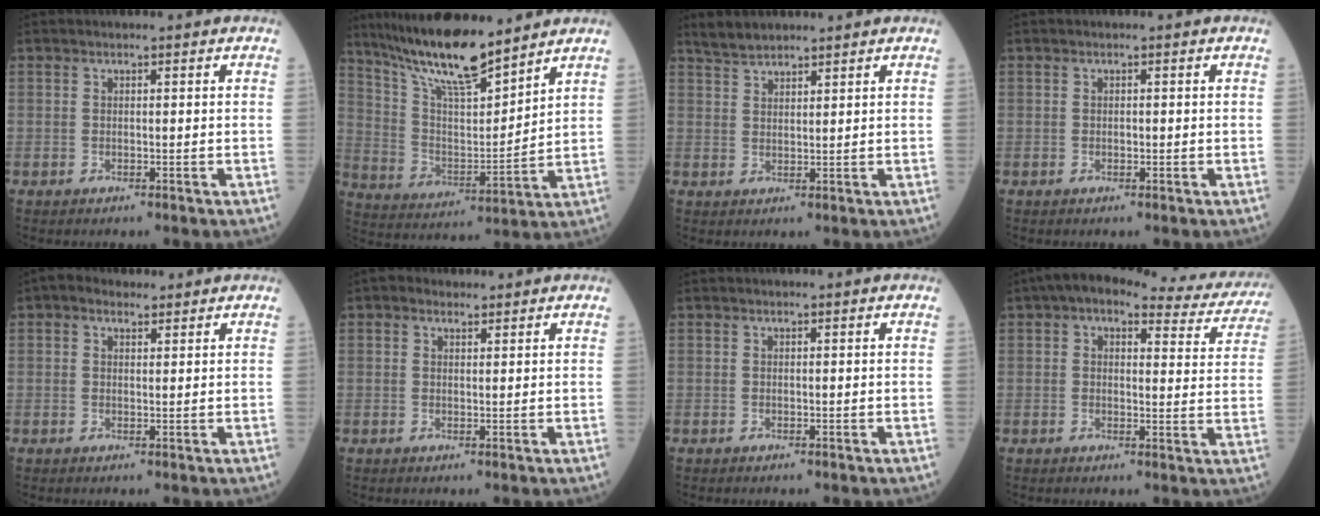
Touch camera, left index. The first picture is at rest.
{"total": 14.8, "force": [12.4, 2.0, 7.8], "torque": [-0.150, -0.001, 0.233]}
{"total": 3.5, "force": [3.2, 0.7, 1.0], "torque": [-0.025, 0.016, 0.063]}
{"total": 0.5, "force": [-0.1, 0.3, 0.4], "torque": [-0.009, 0.000, -0.002]}
{"total": 2.6, "force": [1.6, 1.6, 1.2], "torque": [-0.031, 0.022, 0.027]}
{"total": 1.7, "force": [1.1, 1.1, 0.6], "torque": [-0.016, 0.014, 0.017]}
{"total": 0.0}
{"total": 14.6, "force": [12.8, 4.6, 5.3], "torque": [-0.044, 0.019, 0.130]}